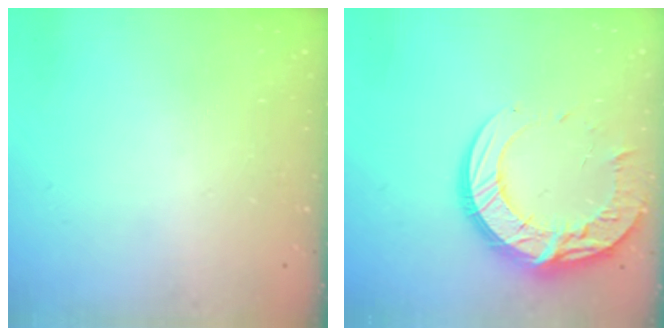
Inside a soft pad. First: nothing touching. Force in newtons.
{"total": 16.9, "press": 16.9, "slide": 1.6}